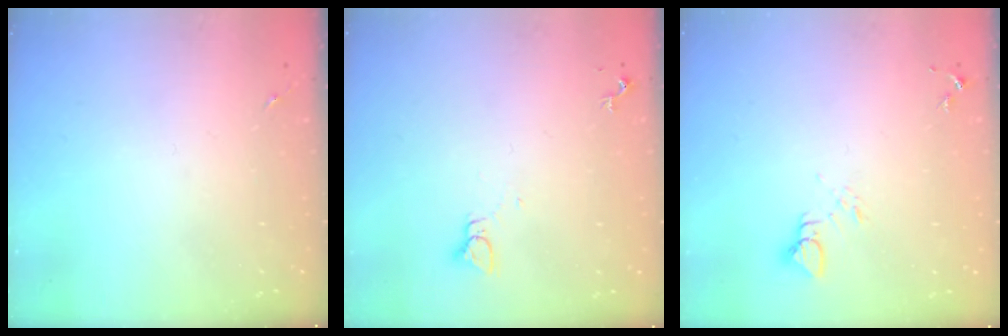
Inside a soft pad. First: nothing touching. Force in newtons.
{"total": 2.2, "press": 2.2, "slide": 0.1}
{"total": 3.4, "press": 3.4, "slide": 0.2}